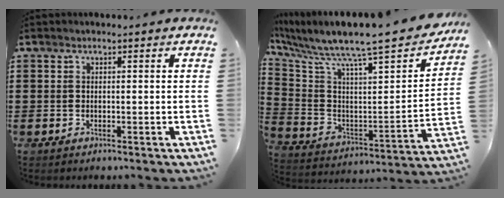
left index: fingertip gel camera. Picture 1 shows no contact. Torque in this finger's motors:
{"motor_torque": [0.68, -0.28, 1.05, 0.21]}